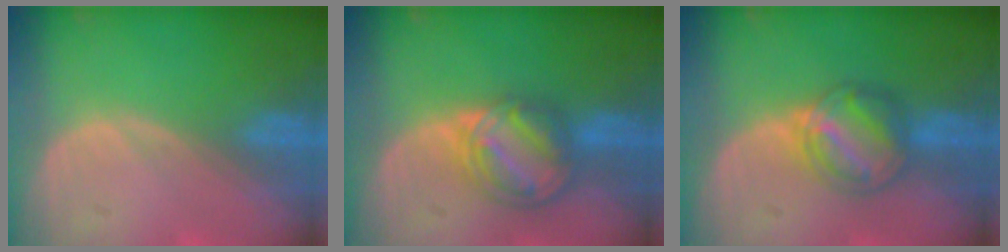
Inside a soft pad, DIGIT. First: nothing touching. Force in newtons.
{"total": 8.2, "press": 7.0, "slide": 4.3}
{"total": 6.2, "press": 6.1, "slide": 1.3}